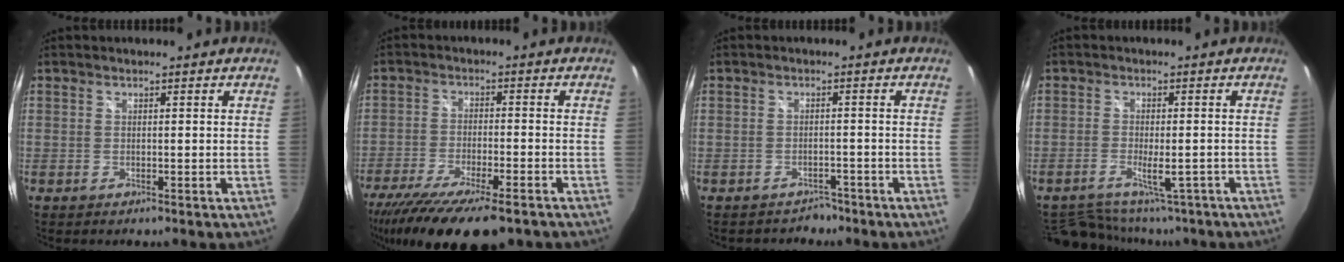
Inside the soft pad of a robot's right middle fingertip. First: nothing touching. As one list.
[{"total": 18.2, "force": [-13.8, 4.5, 11.0], "torque": [-0.217, -0.062, -0.219]}, {"total": 3.0, "force": [-2.5, 1.6, -0.2], "torque": [0.005, 0.013, -0.034]}, {"total": 13.2, "force": [-10.5, 5.5, 5.9], "torque": [-0.129, -0.012, -0.147]}]